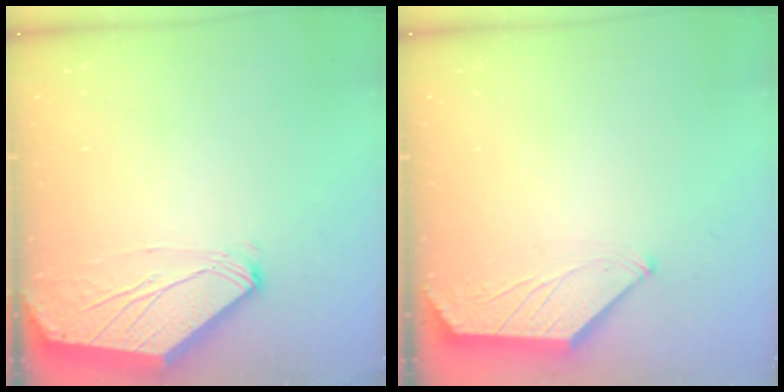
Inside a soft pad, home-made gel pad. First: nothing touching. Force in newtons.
{"total": 0.0}